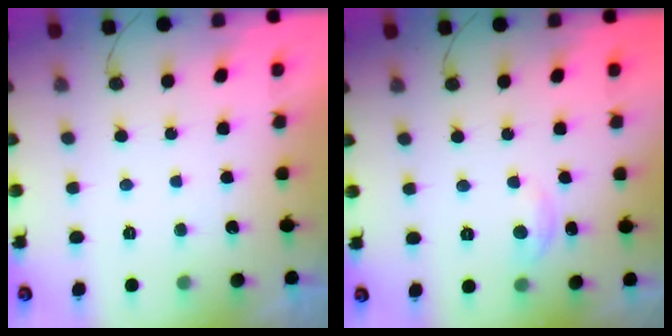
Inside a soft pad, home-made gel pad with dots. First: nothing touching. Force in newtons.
{"total": 2.7, "press": 2.7, "slide": 0.3}